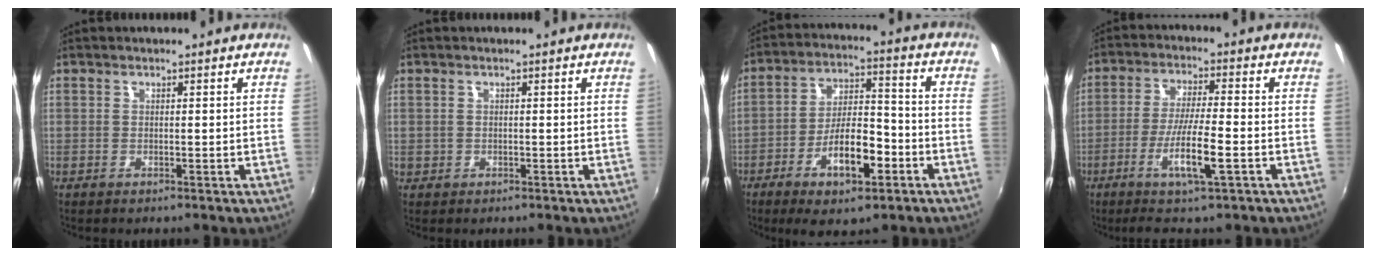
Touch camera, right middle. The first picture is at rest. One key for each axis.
{"total": 1.3, "fx": -0.2, "fy": 1.3, "fz": 0.3, "tx": -0.005, "ty": -0.003, "tz": -0.004}
{"total": 12.2, "fx": -5.9, "fy": 4.2, "fz": 9.8, "tx": -0.182, "ty": 0.007, "tz": -0.096}
{"total": 9.0, "fx": -4.0, "fy": 0.5, "fz": 8.0, "tx": -0.158, "ty": -0.011, "tz": -0.076}